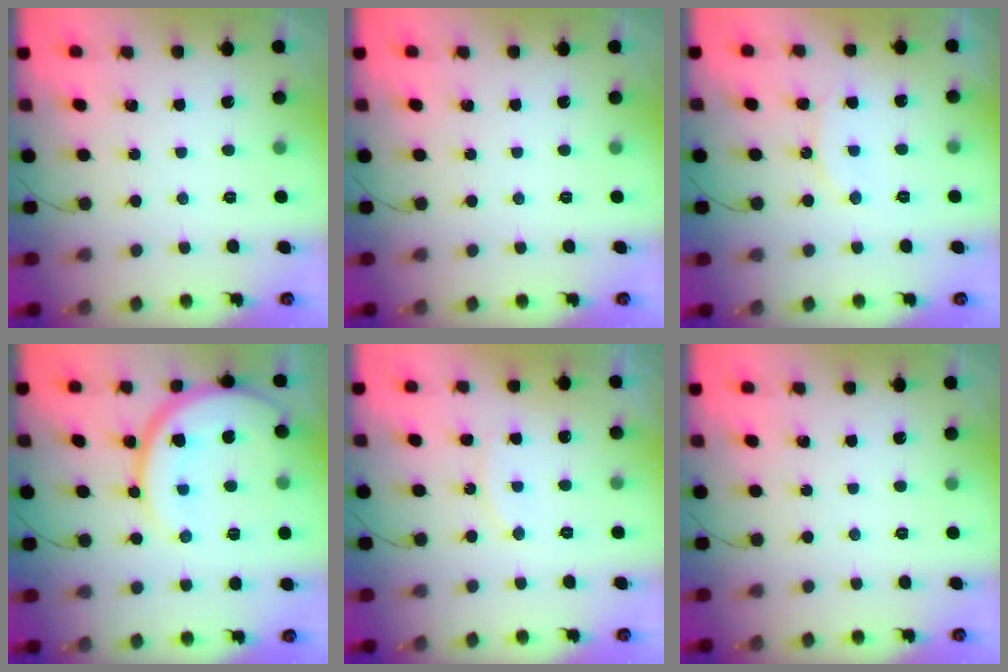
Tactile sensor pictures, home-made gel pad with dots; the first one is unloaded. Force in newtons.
{"total": 0.0}
{"total": 7.7, "press": 7.6, "slide": 0.9}
{"total": 15.5, "press": 15.4, "slide": 1.2}
{"total": 6.9, "press": 6.9, "slide": 0.3}
{"total": 0.0}